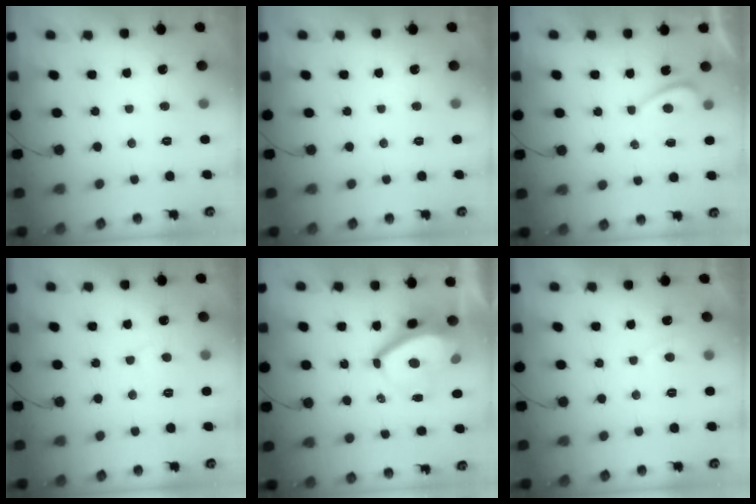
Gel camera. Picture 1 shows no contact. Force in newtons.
{"total": 0.0}
{"total": 0.7, "press": 0.5, "slide": 0.5}
{"total": 3.8, "press": 3.8, "slide": 0.4}
{"total": 7.8, "press": 7.8, "slide": 0.6}
{"total": 1.0, "press": 0.8, "slide": 0.6}